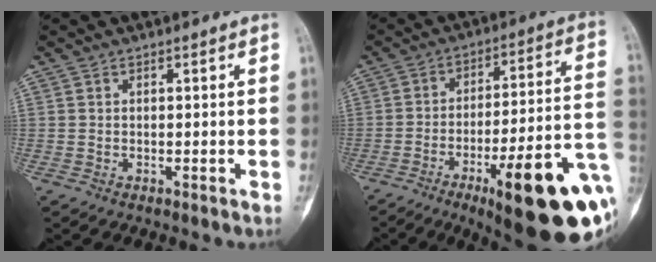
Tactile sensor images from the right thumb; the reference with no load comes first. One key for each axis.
{"total": 26.2, "fx": -9.7, "fy": 6.7, "fz": 23.4, "tx": -0.254, "ty": 0.039, "tz": -0.130}